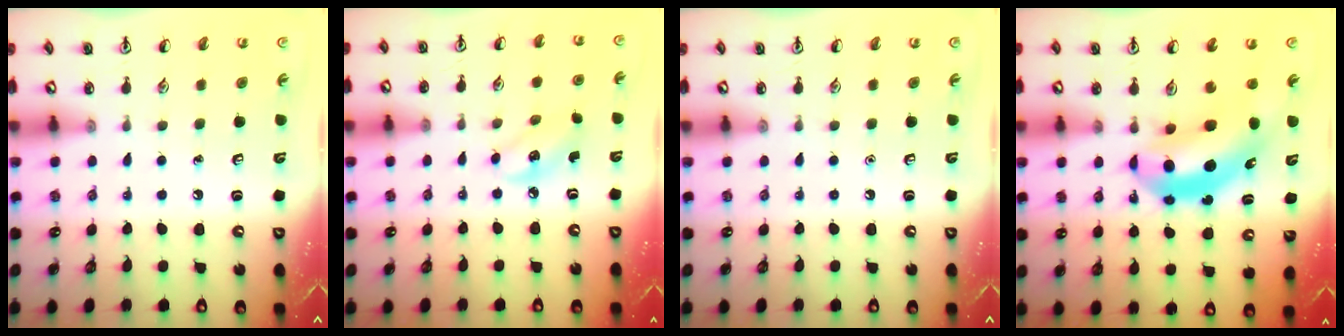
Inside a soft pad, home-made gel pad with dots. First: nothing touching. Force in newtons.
{"total": 4.6, "press": 4.5, "slide": 0.8}
{"total": 0.0}
{"total": 10.9, "press": 10.4, "slide": 3.1}